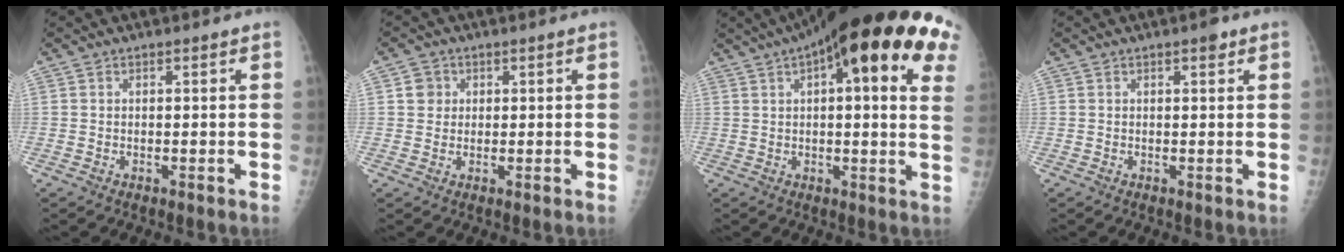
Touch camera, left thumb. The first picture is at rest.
{"total": 2.9, "force": [0.8, 2.7, 0.6], "torque": [0.006, 0.000, 0.009]}
{"total": 25.4, "force": [10.9, 7.3, 21.8], "torque": [-0.274, 0.023, 0.141]}
{"total": 1.6, "force": [0.9, 0.6, 1.2], "torque": [-0.012, -0.001, 0.011]}